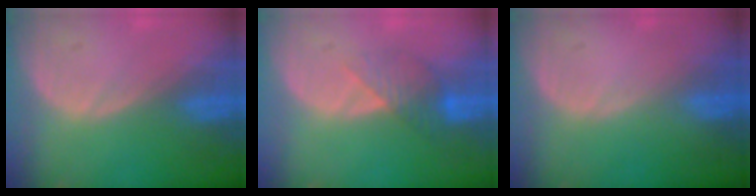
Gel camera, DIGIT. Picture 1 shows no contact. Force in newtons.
{"total": 3.9, "press": 3.8, "slide": 0.8}
{"total": 0.0}